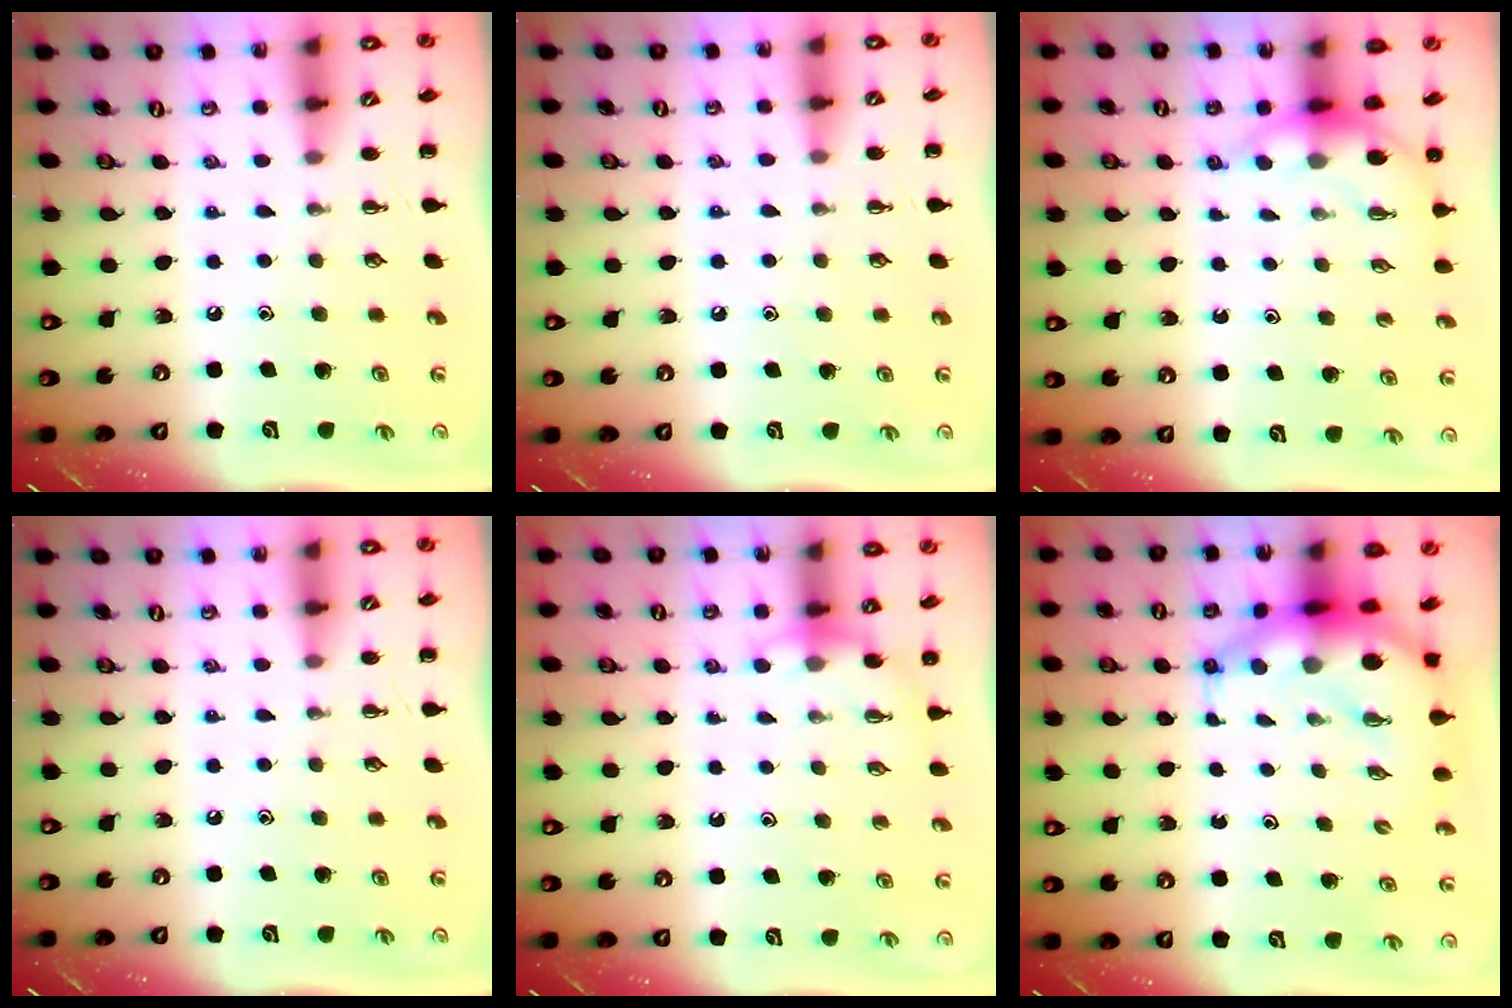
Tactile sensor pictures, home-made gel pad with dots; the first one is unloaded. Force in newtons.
{"total": 6.1, "press": 5.7, "slide": 2.0}
{"total": 4.6, "press": 4.6, "slide": 0.4}
{"total": 0.0}
{"total": 3.2, "press": 3.1, "slide": 0.8}
{"total": 8.1, "press": 7.8, "slide": 2.1}